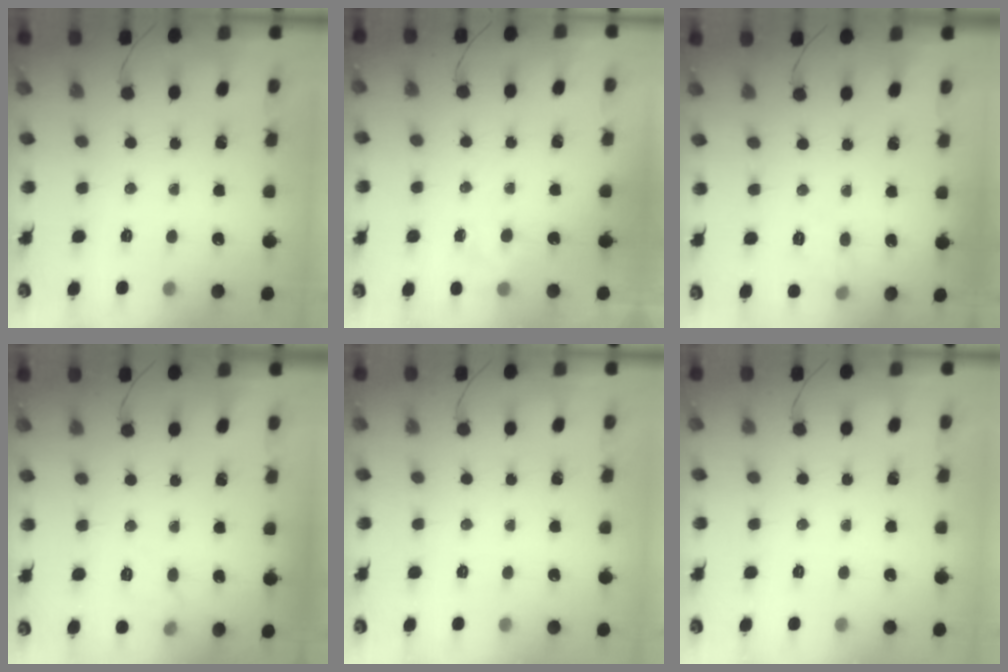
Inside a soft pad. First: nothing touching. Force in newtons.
{"total": 5.4, "press": 5.2, "slide": 1.3}
{"total": 5.0, "press": 4.7, "slide": 1.6}
{"total": 8.5, "press": 8.4, "slide": 1.3}
{"total": 0.0}
{"total": 0.0}